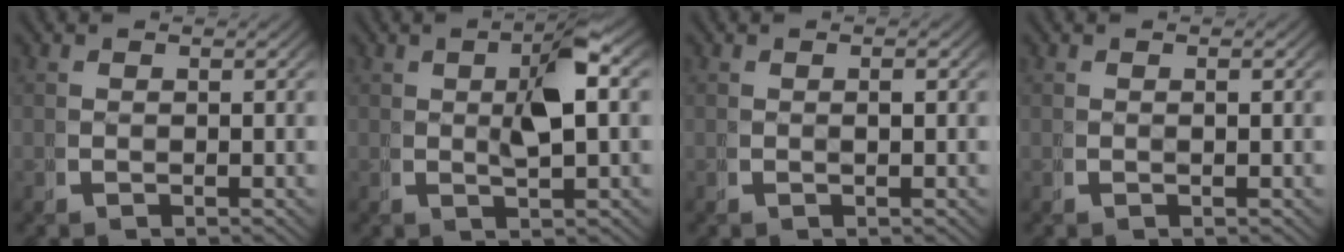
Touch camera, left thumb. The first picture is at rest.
{"total": 4.6, "force": [1.1, 1.2, 4.3], "torque": [-0.070, 0.010, 0.016]}
{"total": 0.6, "force": [0.1, 0.2, 0.5], "torque": [-0.005, 0.006, -0.001]}
{"total": 0.0}